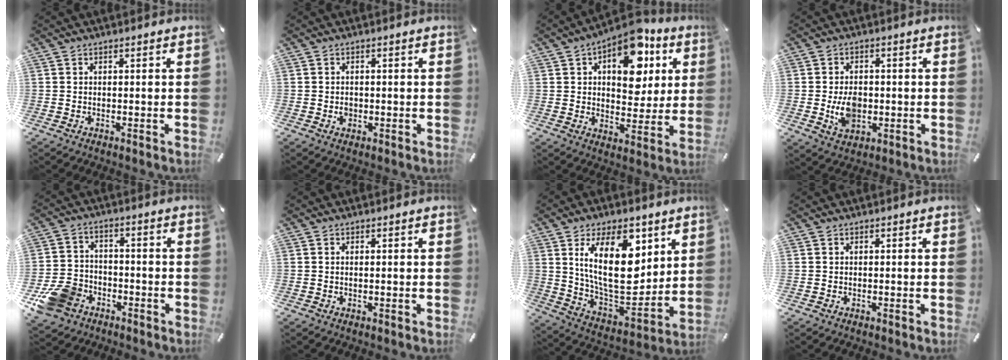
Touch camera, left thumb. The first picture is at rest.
{"total": 1.2, "force": [-0.2, 1.0, 0.6], "torque": [-0.013, 0.004, -0.005]}
{"total": 14.6, "force": [6.5, 8.6, 9.8], "torque": [-0.130, -0.028, 0.111]}
{"total": 7.0, "force": [-0.8, 5.0, 4.9], "torque": [-0.095, -0.006, -0.017]}
{"total": 10.2, "force": [-5.6, 7.9, 3.3], "torque": [-0.063, 0.044, -0.101]}
{"total": 0.5, "force": [0.0, 0.0, 0.5], "torque": [-0.009, -0.003, 0.000]}
{"total": 22.1, "force": [8.0, 11.0, 17.3], "torque": [-0.309, -0.045, 0.129]}
{"total": 0.0}